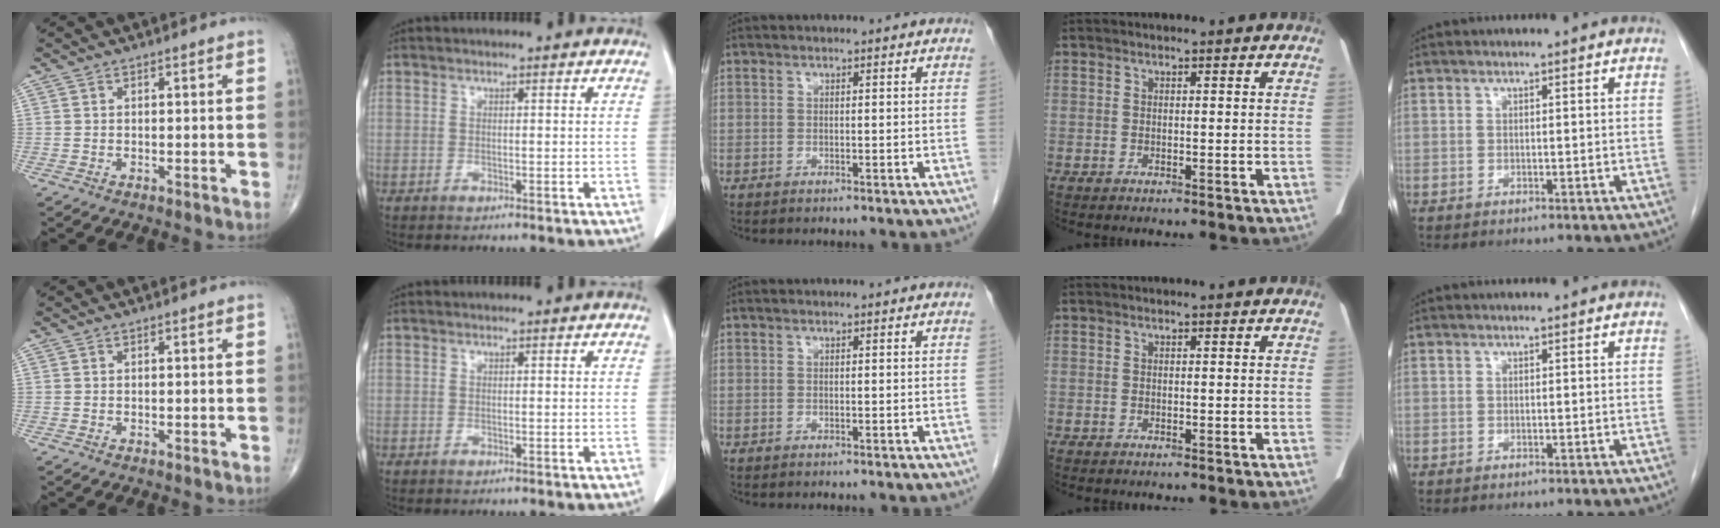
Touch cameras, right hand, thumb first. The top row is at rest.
{}